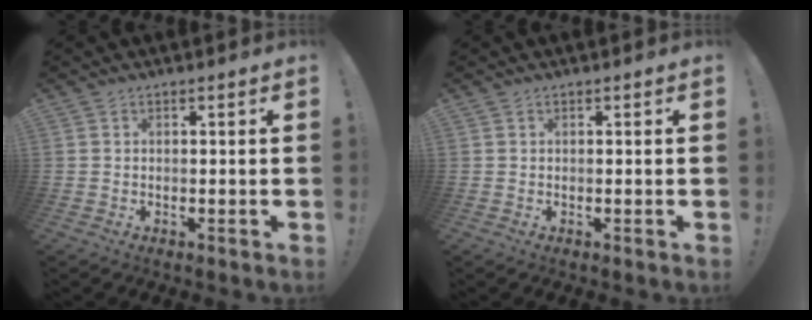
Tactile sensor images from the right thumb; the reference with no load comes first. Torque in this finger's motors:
{"motor_torque": [0.00, -0.13, -0.14, 0.08, 0.00]}